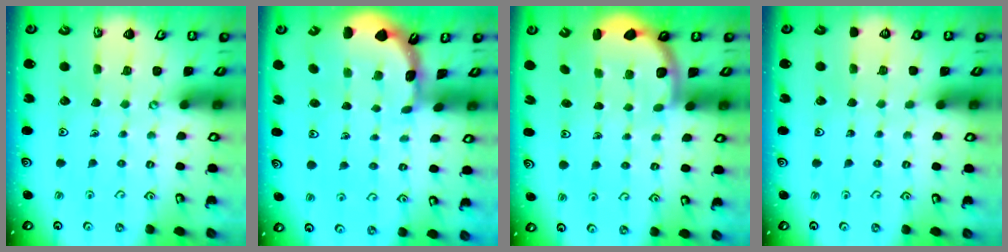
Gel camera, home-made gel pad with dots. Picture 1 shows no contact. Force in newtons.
{"total": 1.6, "press": 1.6, "slide": 0.1}
{"total": 3.3, "press": 2.9, "slide": 1.5}
{"total": 0.0}